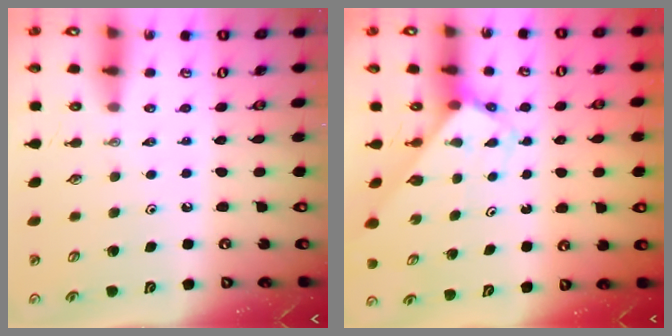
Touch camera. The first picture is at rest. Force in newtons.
{"total": 2.8, "press": 2.8, "slide": 0.1}